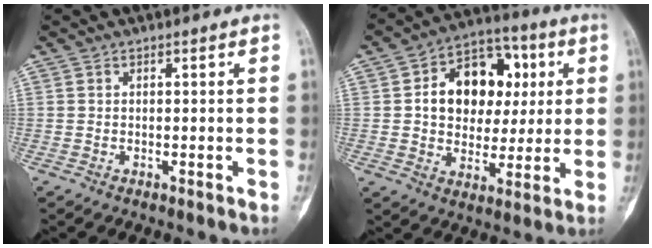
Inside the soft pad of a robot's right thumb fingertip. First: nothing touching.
{"total": 16.2, "force": [3.0, 11.9, 10.5], "torque": [-0.108, 0.015, 0.045]}